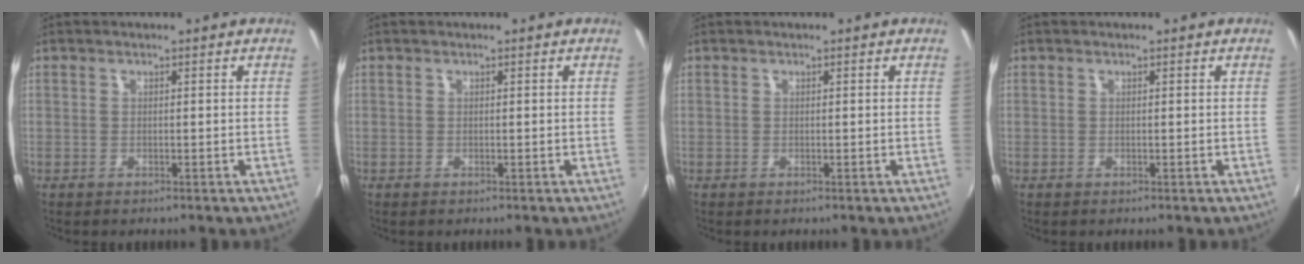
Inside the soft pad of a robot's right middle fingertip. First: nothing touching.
{"total": 0.0}
{"total": 0.0}
{"total": 0.0}